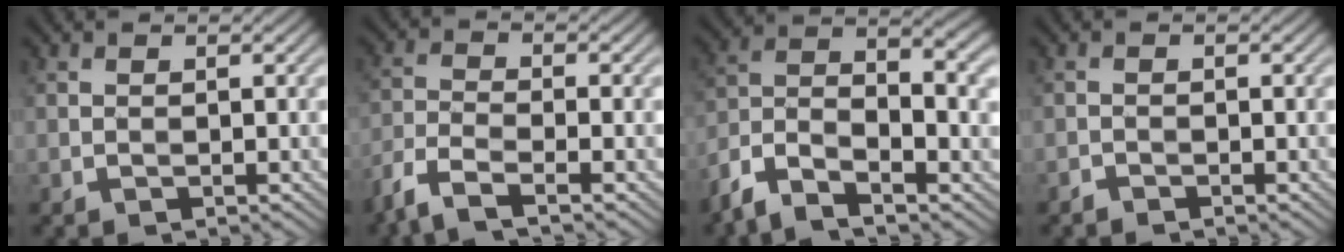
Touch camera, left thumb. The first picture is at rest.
{"total": 5.2, "force": [-4.0, 1.1, 3.2], "torque": [-0.074, -0.009, -0.093]}
{"total": 10.4, "force": [-5.5, 4.3, 7.7], "torque": [-0.147, -0.008, -0.121]}
{"total": 0.8, "force": [-0.7, 0.2, 0.1], "torque": [-0.001, -0.002, -0.015]}